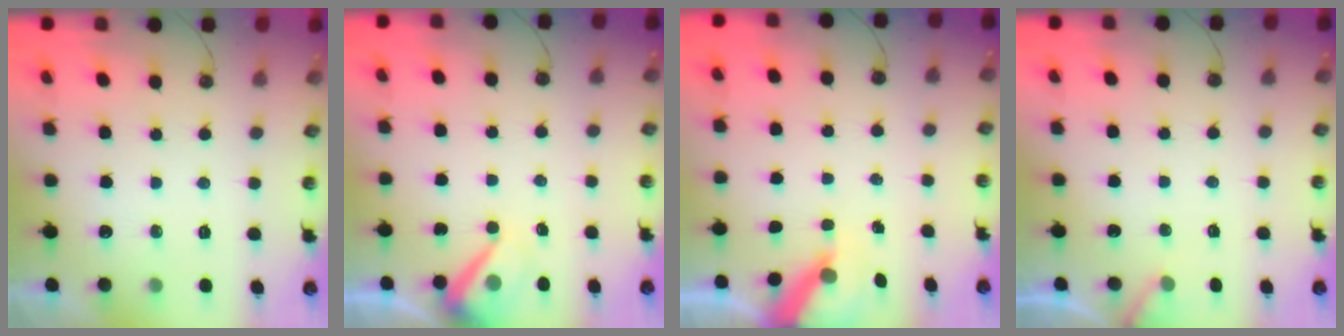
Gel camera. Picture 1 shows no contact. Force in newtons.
{"total": 8.5, "press": 8.5, "slide": 0.9}
{"total": 5.7, "press": 5.6, "slide": 0.4}
{"total": 3.6, "press": 3.6, "slide": 0.1}